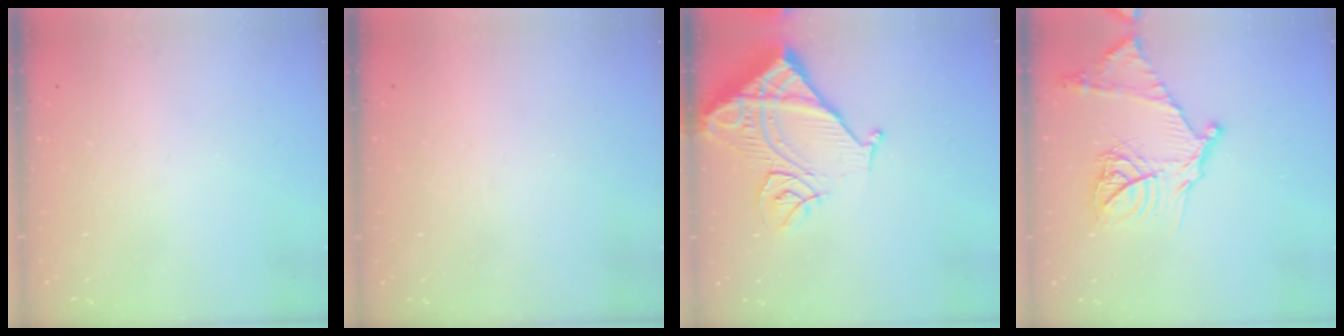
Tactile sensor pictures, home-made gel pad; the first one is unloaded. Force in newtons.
{"total": 1.5, "press": 1.5, "slide": 0.1}
{"total": 15.0, "press": 14.9, "slide": 1.9}
{"total": 19.1, "press": 19.0, "slide": 1.7}